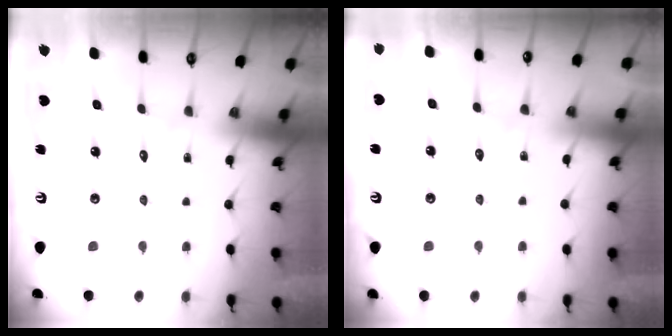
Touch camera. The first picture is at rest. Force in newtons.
{"total": 3.0, "press": 2.9, "slide": 0.4}